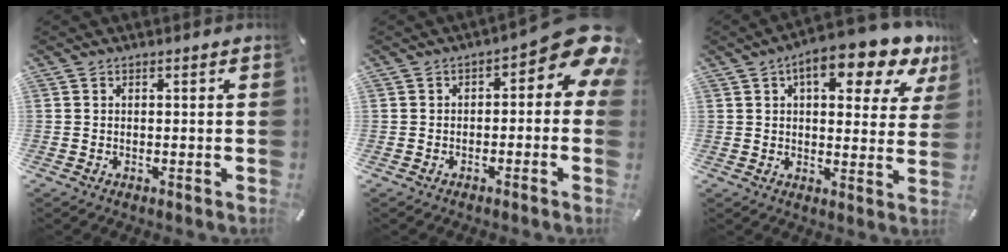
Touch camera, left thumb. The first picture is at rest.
{"total": 8.5, "force": [2.2, 3.7, 7.3], "torque": [-0.090, -0.029, 0.034]}
{"total": 13.0, "force": [7.8, 5.1, 9.0], "torque": [-0.123, -0.039, 0.125]}